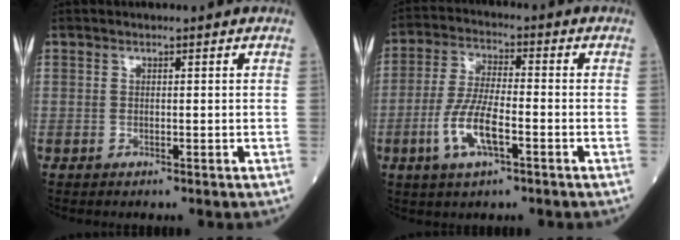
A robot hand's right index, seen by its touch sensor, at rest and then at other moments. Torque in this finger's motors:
{"motor_torque": [1.15, -0.54, 0.53, 0.16]}